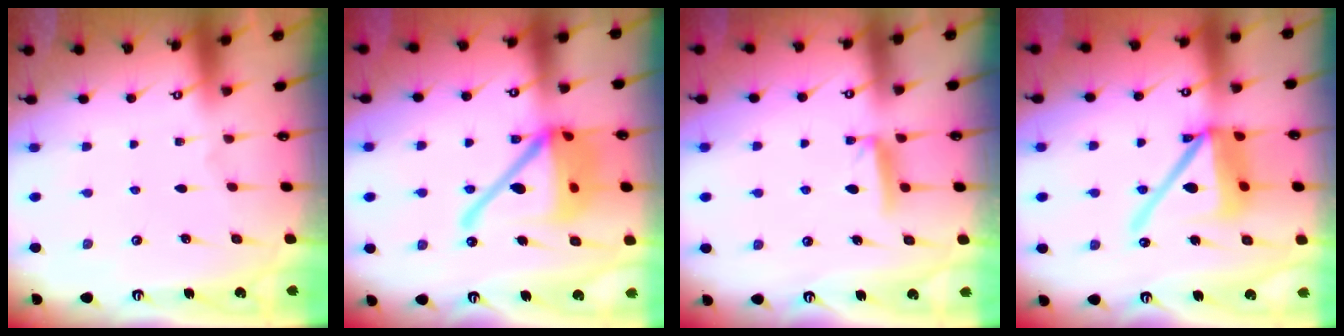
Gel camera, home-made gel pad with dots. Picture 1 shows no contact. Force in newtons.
{"total": 20.2, "press": 20.0, "slide": 2.8}
{"total": 6.0, "press": 5.9, "slide": 0.7}
{"total": 15.2, "press": 15.1, "slide": 1.9}